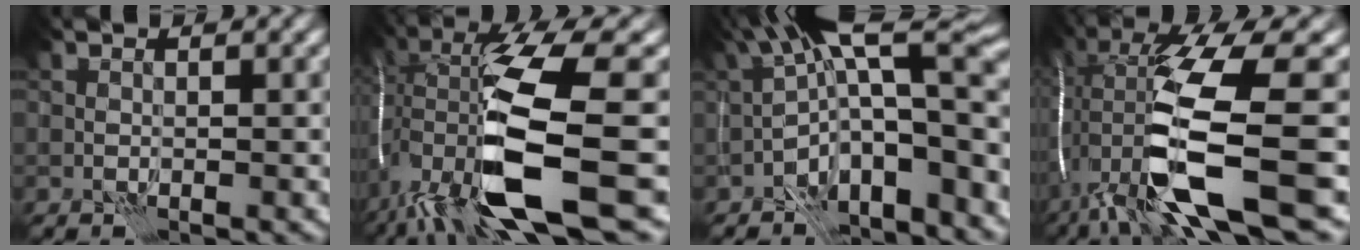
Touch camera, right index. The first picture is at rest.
{"total": 14.9, "force": [-3.5, 4.2, 13.9], "torque": [-0.277, -0.013, -0.053]}
{"total": 11.9, "force": [-4.2, 4.0, 10.5], "torque": [-0.146, 0.020, -0.064]}
{"total": 14.6, "force": [-2.6, 3.5, 13.9], "torque": [-0.279, -0.009, -0.038]}